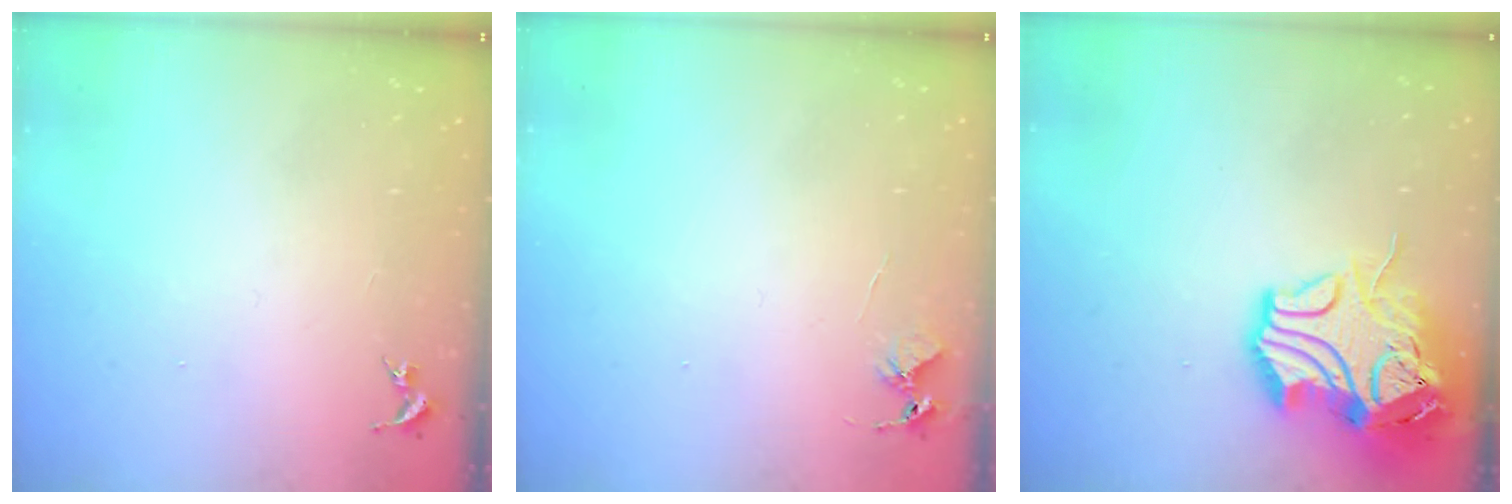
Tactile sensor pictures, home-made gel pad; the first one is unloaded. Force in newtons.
{"total": 4.9, "press": 4.9, "slide": 0.3}
{"total": 18.6, "press": 18.4, "slide": 2.7}